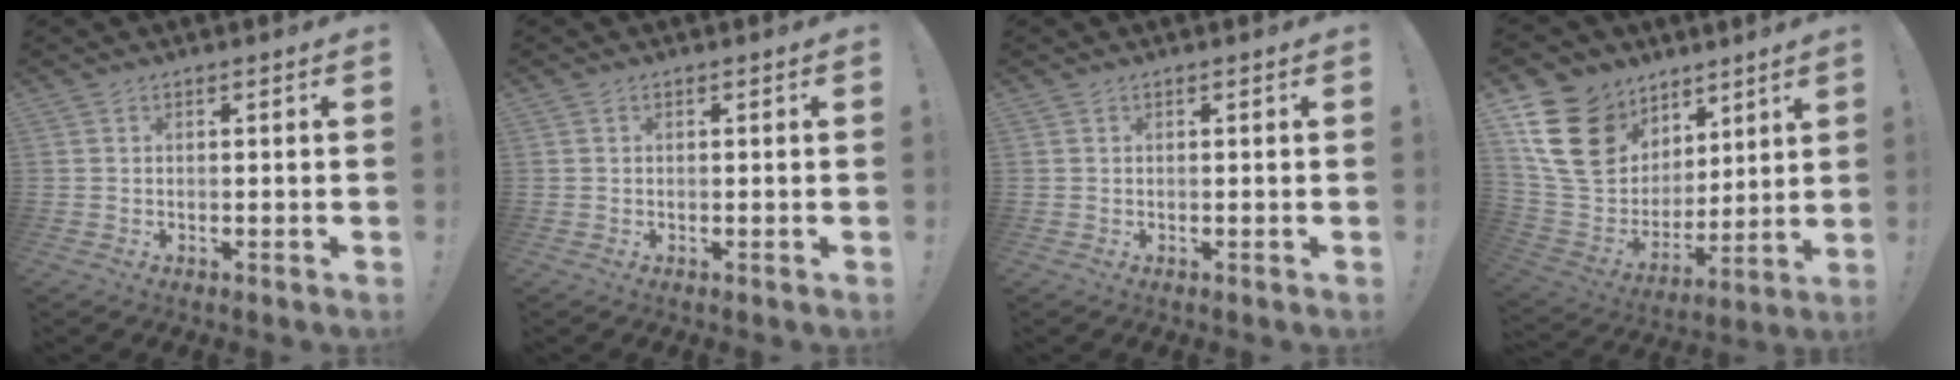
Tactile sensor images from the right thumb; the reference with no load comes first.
{"total": 0.0}
{"total": 0.0}
{"total": 20.2, "force": [9.6, 15.3, 8.9], "torque": [-0.142, -0.054, 0.203]}